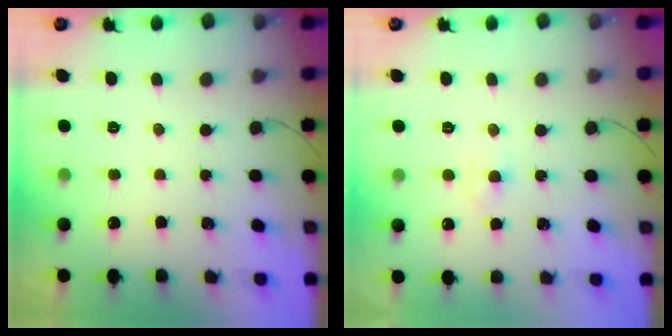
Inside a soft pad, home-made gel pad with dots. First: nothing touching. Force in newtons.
{"total": 1.9, "press": 1.8, "slide": 0.8}